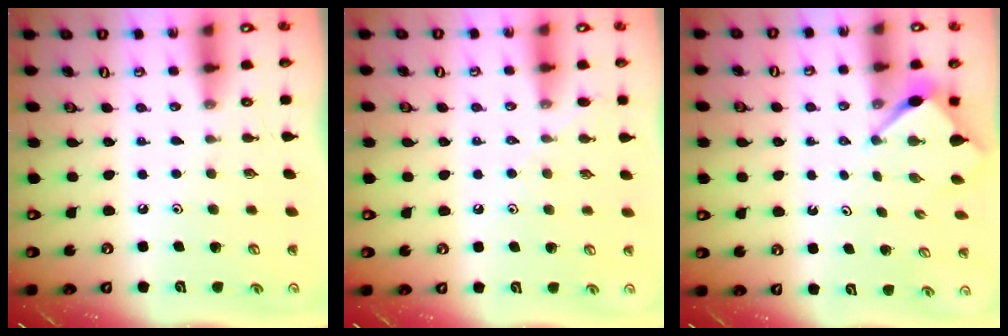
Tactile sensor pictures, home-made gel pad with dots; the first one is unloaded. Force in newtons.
{"total": 5.7, "press": 5.6, "slide": 0.7}
{"total": 3.5, "press": 3.5, "slide": 0.3}